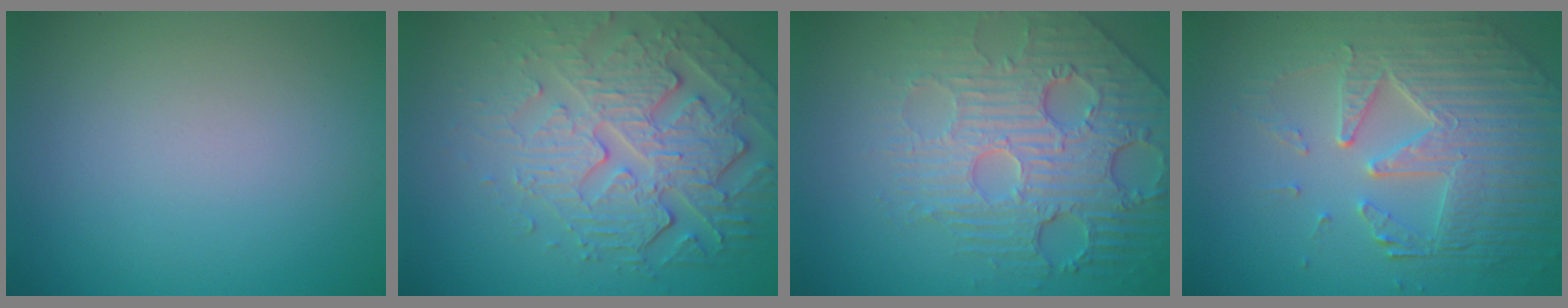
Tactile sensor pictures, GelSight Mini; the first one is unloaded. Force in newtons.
{"total": 7.1, "press": 5.2, "slide": 4.8}
{"total": 7.3, "press": 5.4, "slide": 5.0}
{"total": 7.2, "press": 5.2, "slide": 5.0}